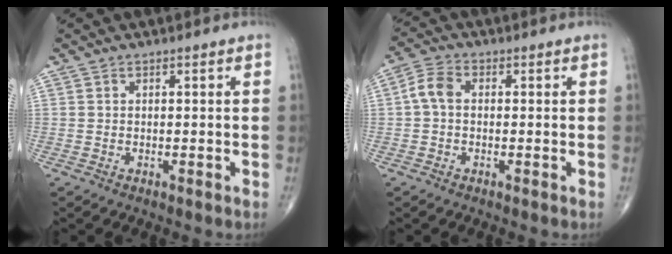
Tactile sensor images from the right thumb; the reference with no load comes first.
{"total": 4.4, "force": [0.0, 2.9, 3.3], "torque": [-0.064, 0.013, -0.009]}